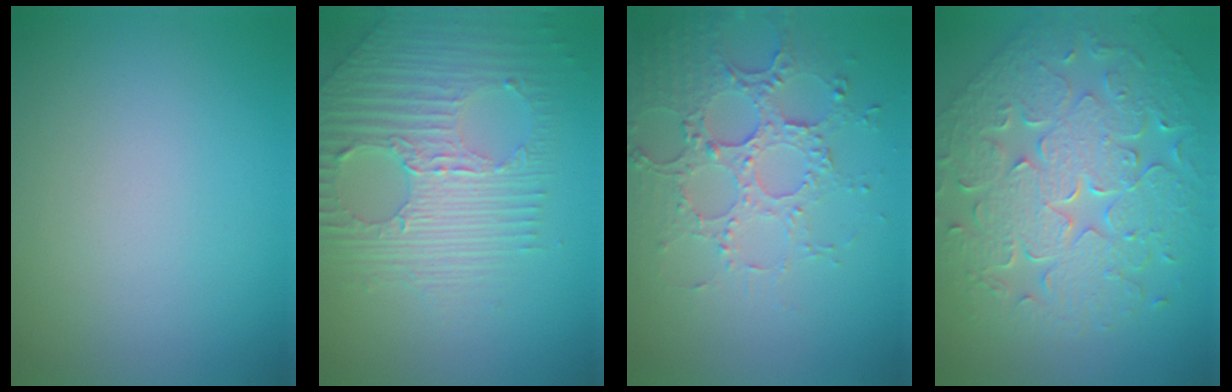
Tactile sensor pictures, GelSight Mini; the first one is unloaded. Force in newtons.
{"total": 7.1, "press": 4.6, "slide": 5.4}
{"total": 4.5, "press": 3.5, "slide": 2.7}
{"total": 9.1, "press": 6.7, "slide": 6.2}